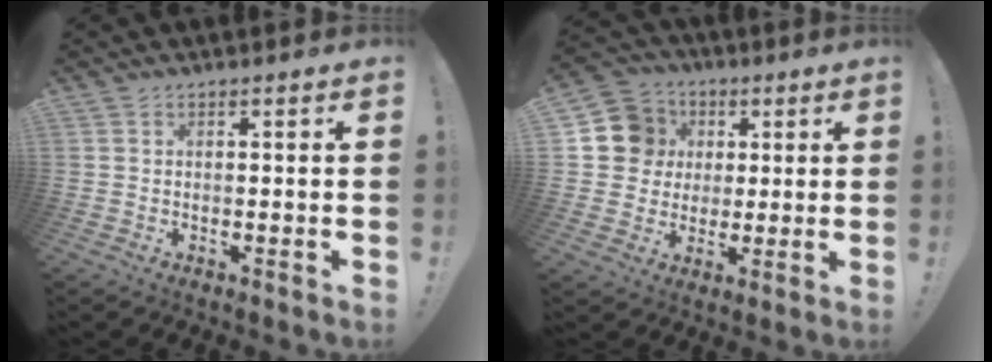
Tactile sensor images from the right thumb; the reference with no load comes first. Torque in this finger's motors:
{"motor_torque": [0.07, -0.02, 0.23, 0.29, 0.00]}